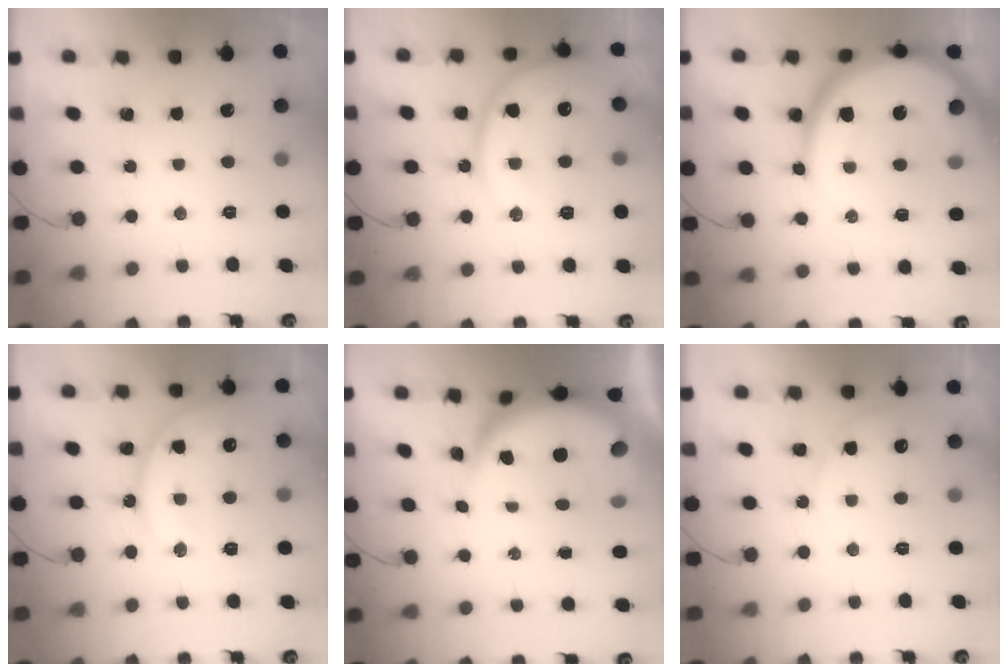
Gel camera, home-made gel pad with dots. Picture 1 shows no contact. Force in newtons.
{"total": 15.9, "press": 15.9, "slide": 1.2}
{"total": 20.2, "press": 20.1, "slide": 1.8}
{"total": 12.8, "press": 12.8, "slide": 0.9}
{"total": 7.6, "press": 7.6, "slide": 0.6}
{"total": 5.6, "press": 5.6, "slide": 0.2}